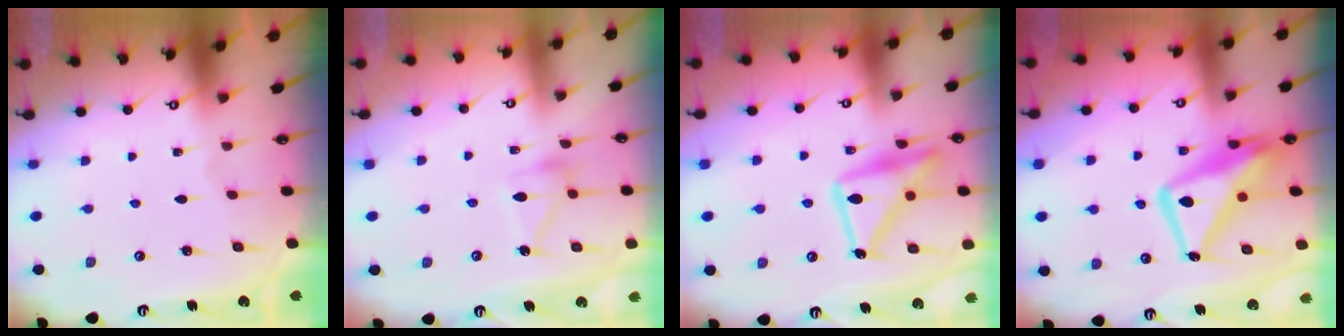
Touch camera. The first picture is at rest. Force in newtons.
{"total": 12.5, "press": 12.5, "slide": 0.7}
{"total": 17.7, "press": 17.7, "slide": 1.2}
{"total": 16.6, "press": 16.5, "slide": 1.5}